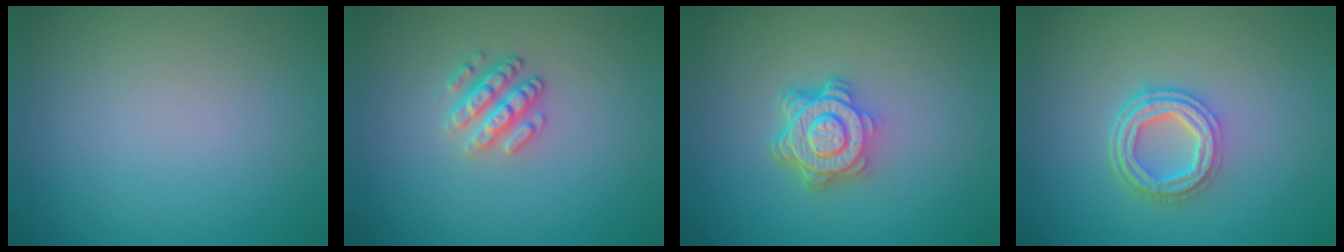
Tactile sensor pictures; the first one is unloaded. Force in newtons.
{"total": 2.5, "press": 2.4, "slide": 0.7}
{"total": 4.8, "press": 3.7, "slide": 3.1}
{"total": 4.1, "press": 3.0, "slide": 2.8}